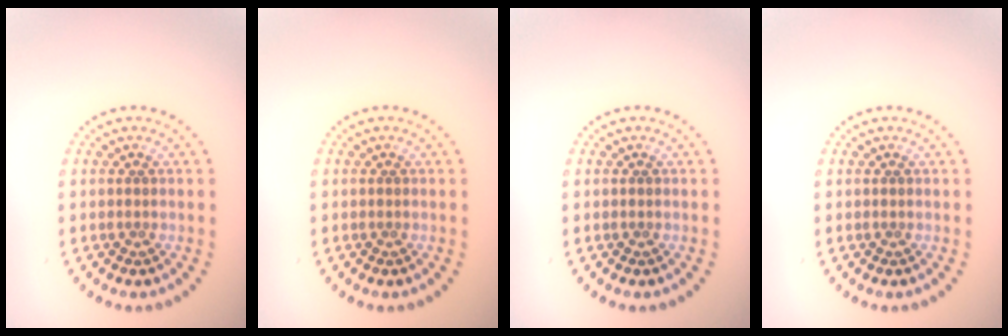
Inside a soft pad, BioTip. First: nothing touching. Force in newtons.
{"total": 0.0}
{"total": 0.0}
{"total": 0.0}